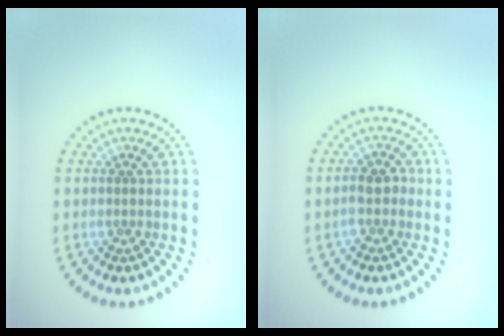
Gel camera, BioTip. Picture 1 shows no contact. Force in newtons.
{"total": 2.0, "press": 1.8, "slide": 0.7}